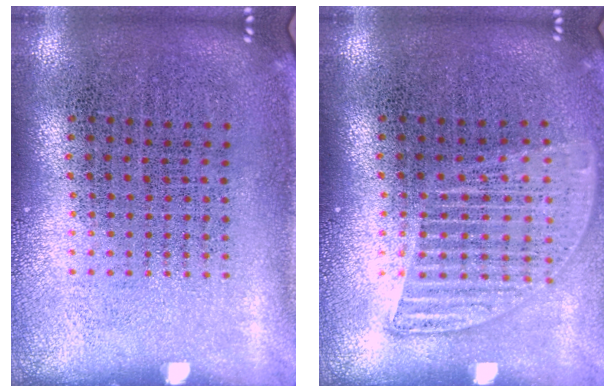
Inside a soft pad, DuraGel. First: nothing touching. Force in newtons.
{"total": 1.2, "press": 1.1, "slide": 0.5}